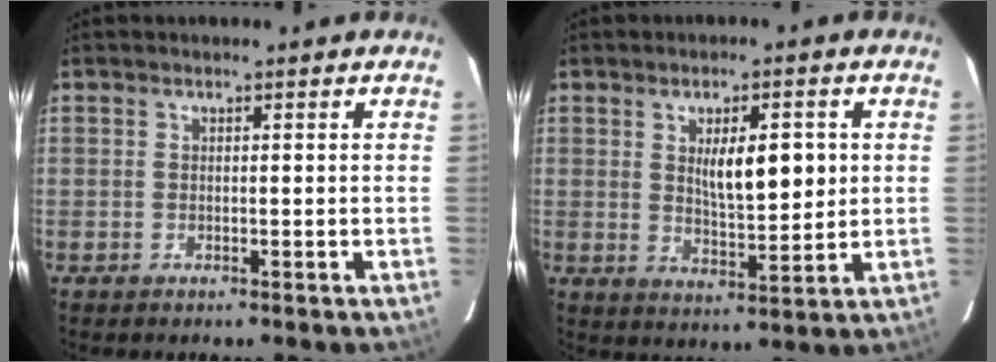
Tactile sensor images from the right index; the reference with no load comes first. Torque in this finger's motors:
{"motor_torque": [0.57, 0.39, 0.23, 0.11]}